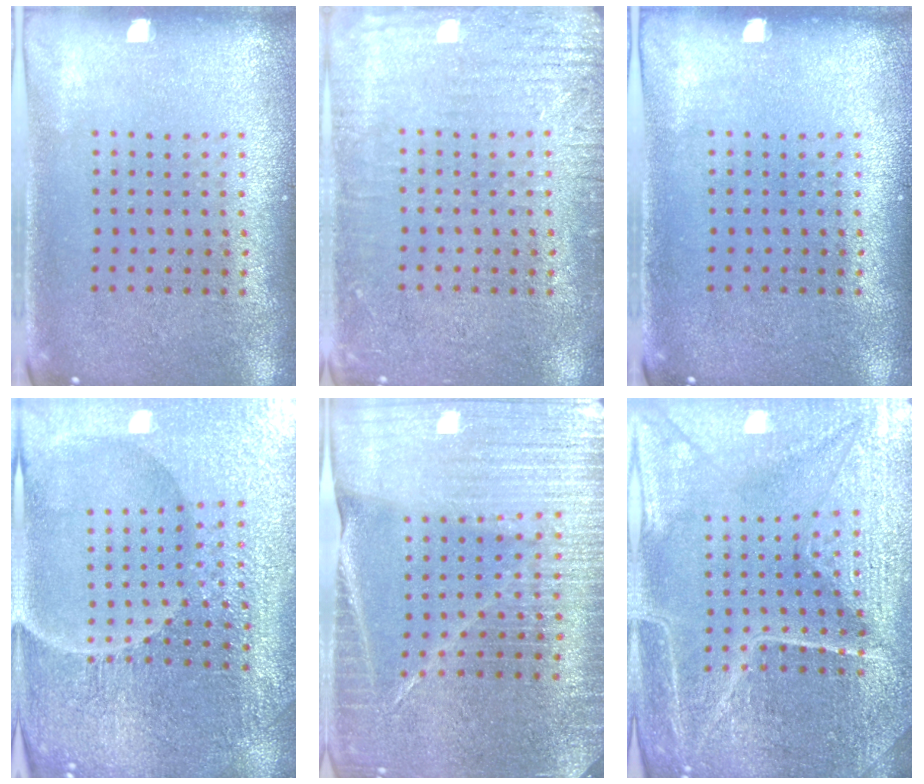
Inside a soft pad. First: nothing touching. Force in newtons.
{"total": 3.0, "press": 3.0, "slide": 0.3}
{"total": 0.0}
{"total": 5.3, "press": 5.0, "slide": 1.5}
{"total": 4.6, "press": 4.2, "slide": 1.8}
{"total": 5.3, "press": 4.9, "slide": 1.9}